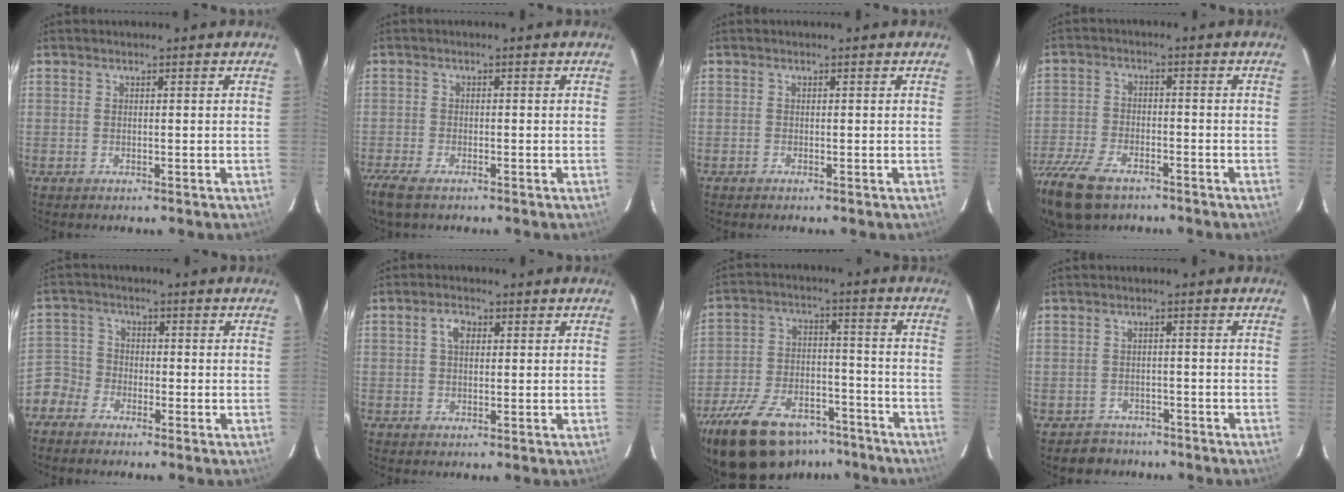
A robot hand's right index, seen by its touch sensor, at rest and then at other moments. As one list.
[{"total": 6.5, "force": [-4.8, 2.3, 3.6], "torque": [-0.099, -0.024, -0.096]}, {"total": 0.0}, {"total": 15.0, "force": [-10.5, 7.4, 7.8], "torque": [-0.203, -0.029, -0.198]}, {"total": 5.2, "force": [-3.7, 3.7, 0.5], "torque": [-0.014, 0.015, -0.086]}, {"total": 2.9, "force": [0.8, 1.9, 2.1], "torque": [-0.039, 0.011, 0.014]}, {"total": 24.3, "force": [-17.4, 11.5, 12.5], "torque": [-0.266, -0.008, -0.268]}, {"total": 4.5, "force": [-3.2, 3.1, -0.5], "torque": [0.002, 0.026, -0.049]}]